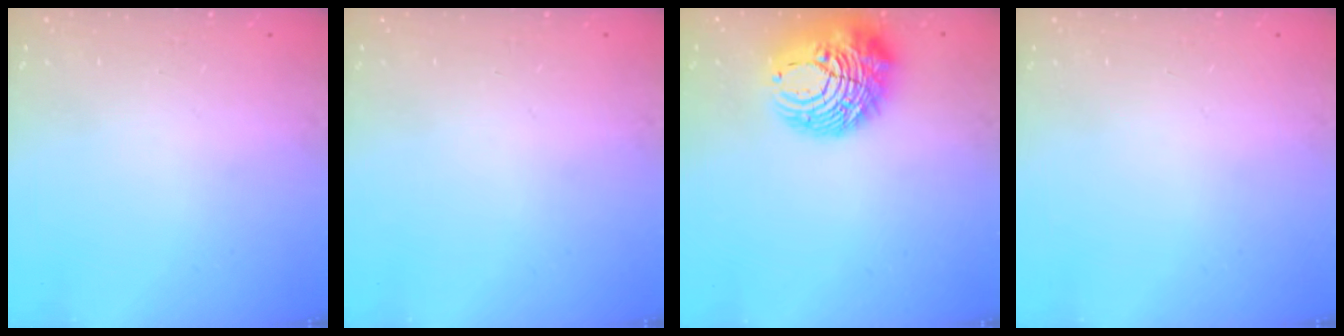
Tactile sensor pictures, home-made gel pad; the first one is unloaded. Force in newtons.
{"total": 0.0}
{"total": 14.2, "press": 14.1, "slide": 1.5}
{"total": 0.0}